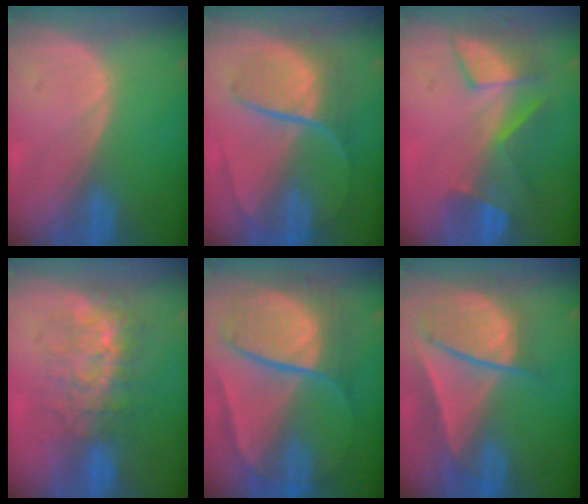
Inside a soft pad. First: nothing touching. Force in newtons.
{"total": 8.8, "press": 7.6, "slide": 4.5}
{"total": 8.5, "press": 7.3, "slide": 4.3}
{"total": 8.1, "press": 7.5, "slide": 3.1}
{"total": 10.4, "press": 10.3, "slide": 1.1}
{"total": 9.4, "press": 8.1, "slide": 4.8}